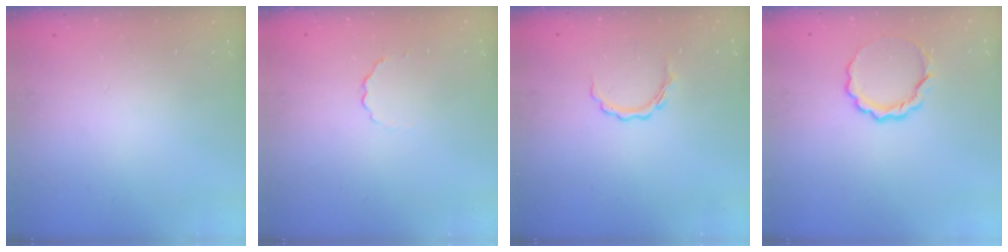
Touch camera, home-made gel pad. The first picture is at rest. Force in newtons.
{"total": 2.2, "press": 2.1, "slide": 0.8}
{"total": 4.3, "press": 4.3, "slide": 0.6}
{"total": 6.8, "press": 6.7, "slide": 0.4}